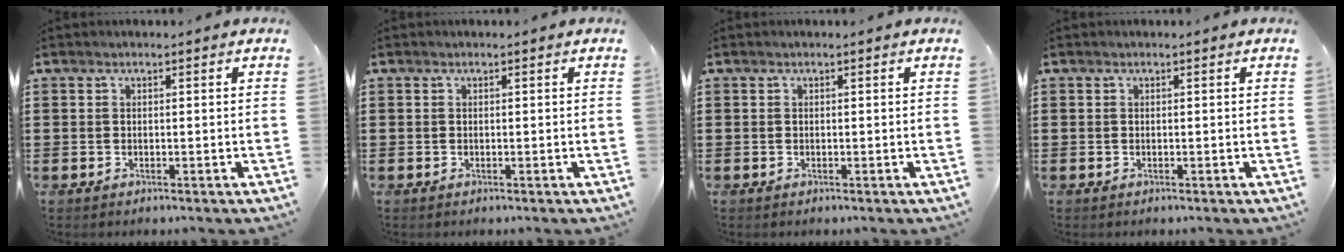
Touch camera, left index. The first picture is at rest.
{"total": 0.0}
{"total": 0.0}
{"total": 0.0}